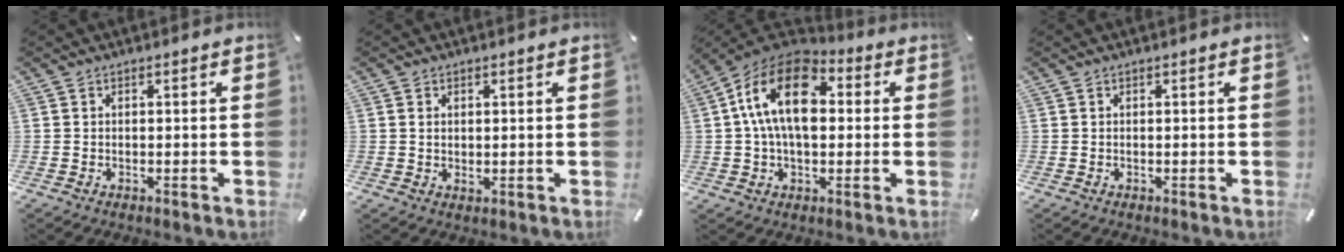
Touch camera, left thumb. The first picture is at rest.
{"total": 1.4, "force": [0.3, 0.9, 0.9], "torque": [-0.021, 0.004, 0.005]}
{"total": 17.0, "force": [3.1, 10.8, 12.8], "torque": [-0.257, 0.003, 0.048]}
{"total": 0.0}